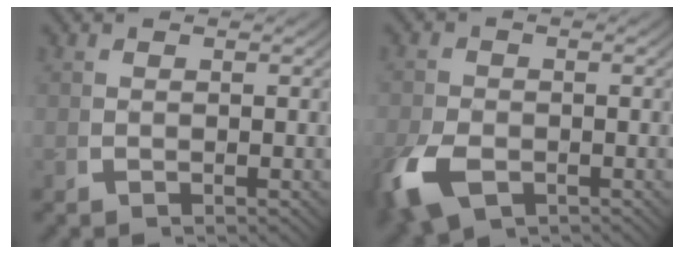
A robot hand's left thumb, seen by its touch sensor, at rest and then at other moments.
{"total": 5.4, "force": [-2.6, 3.5, 3.2], "torque": [-0.084, -0.025, -0.035]}